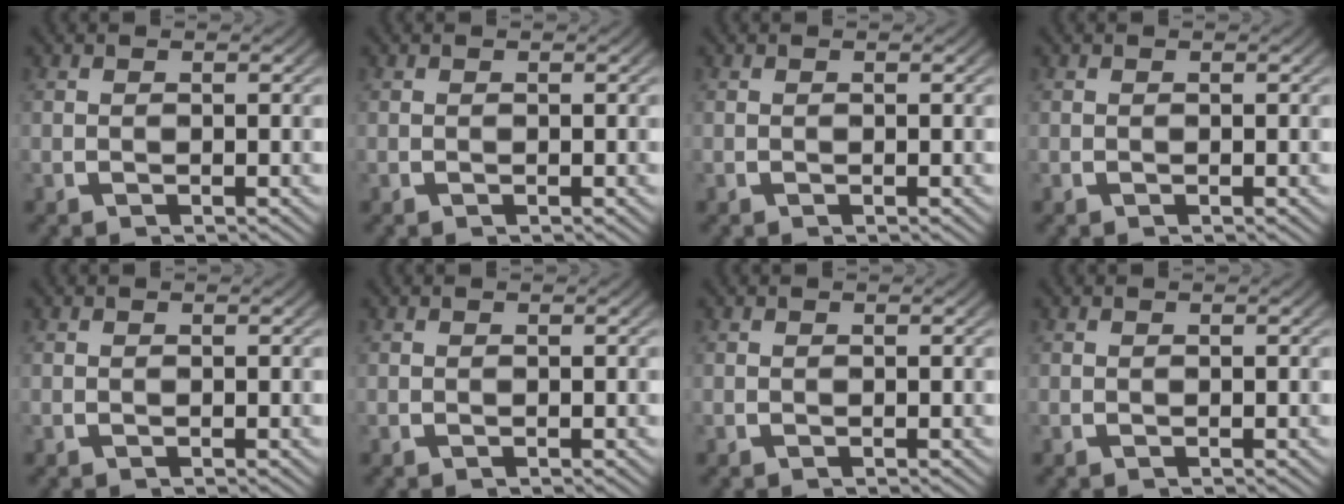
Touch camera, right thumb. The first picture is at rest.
{"total": 0.0}
{"total": 0.0}
{"total": 0.0}
{"total": 0.0}
{"total": 0.0}
{"total": 0.0}
{"total": 0.0}